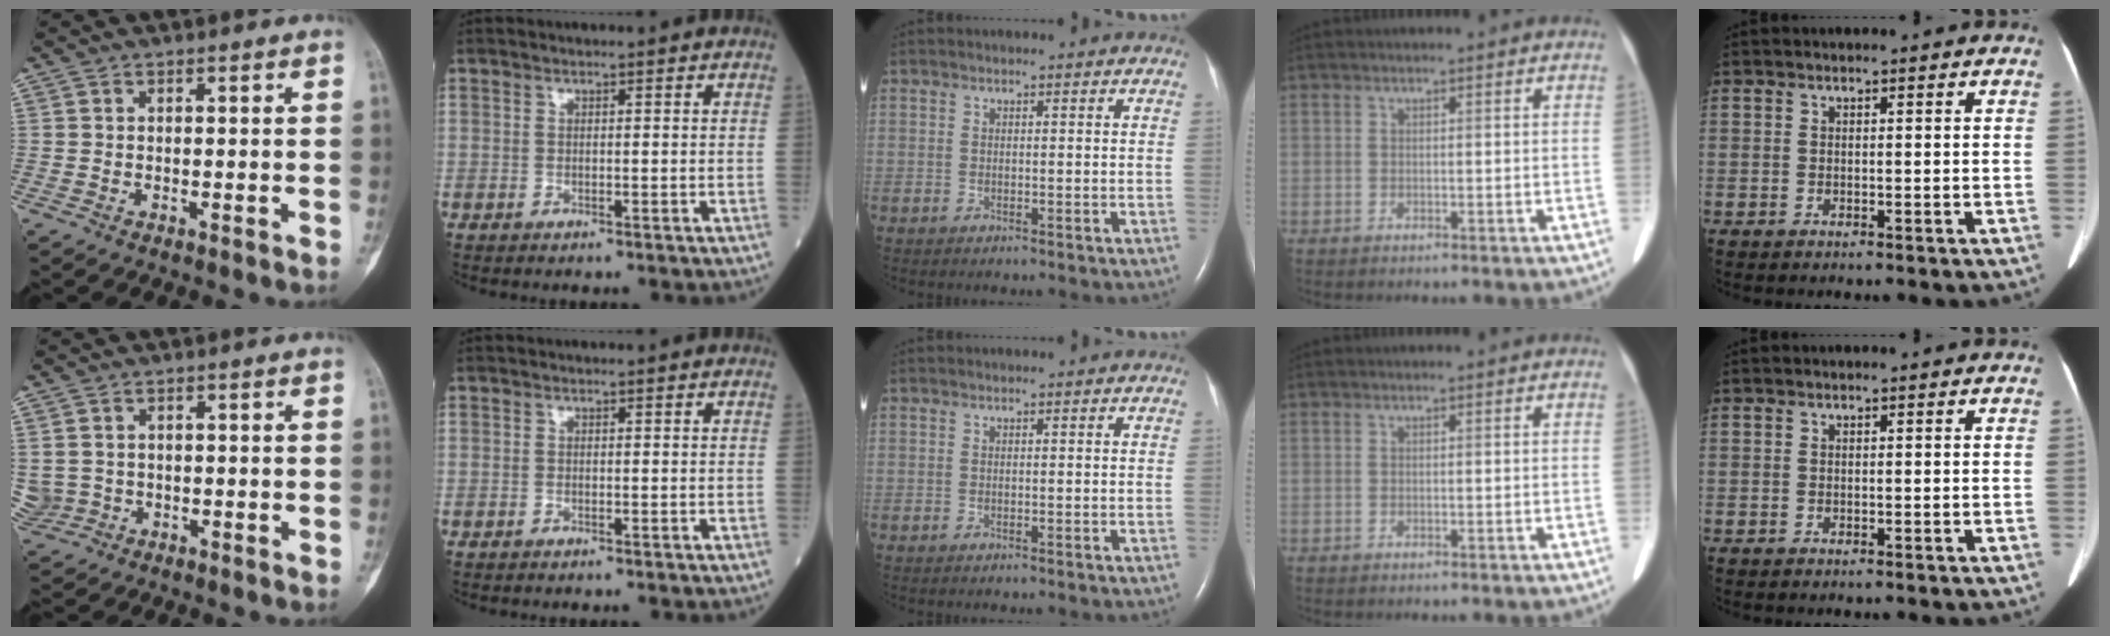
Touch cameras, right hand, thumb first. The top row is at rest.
{"thumb": {"total": 4.2, "force": [-0.1, 4.0, 1.3], "torque": [-0.028, 0.010, 0.011]}}